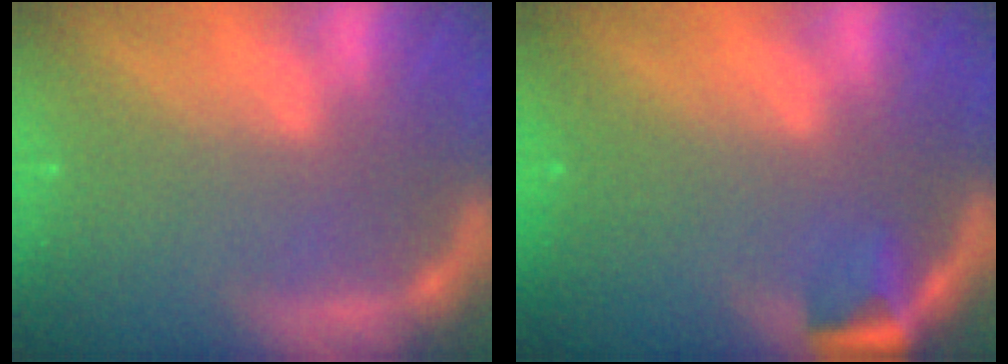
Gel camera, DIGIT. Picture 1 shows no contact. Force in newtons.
{"total": 2.4}